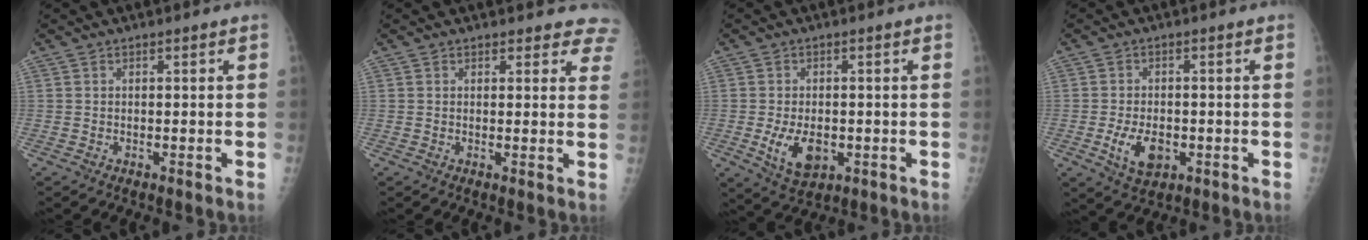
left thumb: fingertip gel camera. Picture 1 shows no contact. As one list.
[{"total": 6.6, "force": [6.0, 2.7, 0.5], "torque": [0.050, -0.021, 0.035]}, {"total": 7.1, "force": [-1.5, 4.3, 5.5], "torque": [-0.088, -0.010, -0.015]}, {"total": 6.5, "force": [-1.8, 3.9, 4.8], "torque": [-0.080, -0.003, -0.023]}]